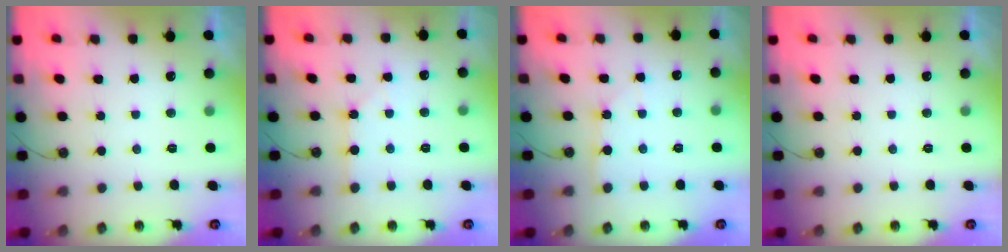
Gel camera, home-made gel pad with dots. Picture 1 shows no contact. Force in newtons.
{"total": 1.5, "press": 1.5, "slide": 0.3}
{"total": 3.4, "press": 3.3, "slide": 0.4}
{"total": 0.0}